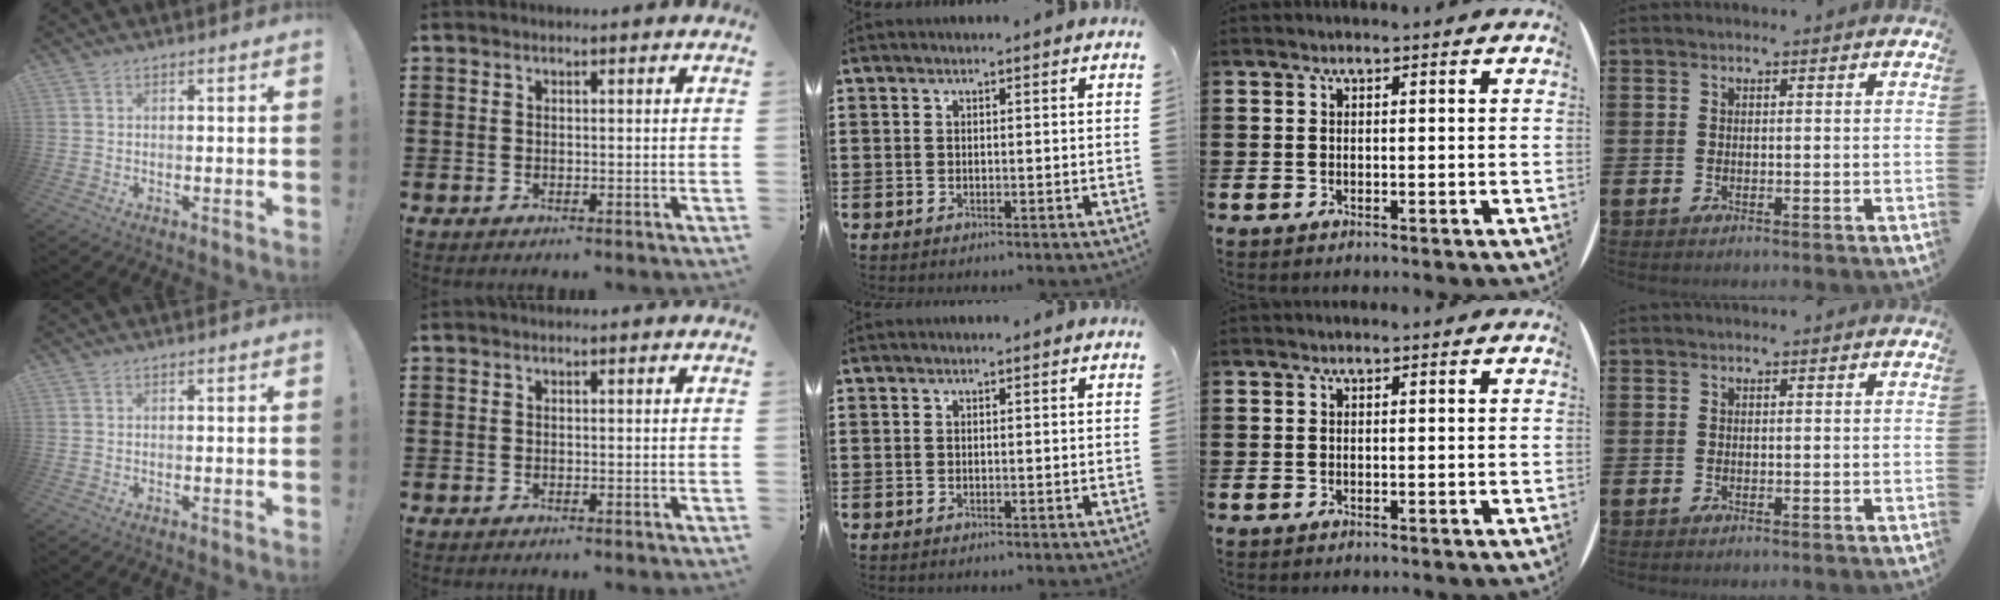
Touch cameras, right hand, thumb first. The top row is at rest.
{}